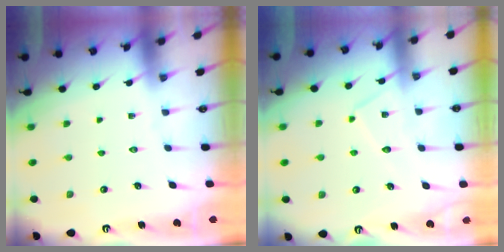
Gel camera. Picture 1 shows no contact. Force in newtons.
{"total": 8.4, "press": 8.3, "slide": 0.6}